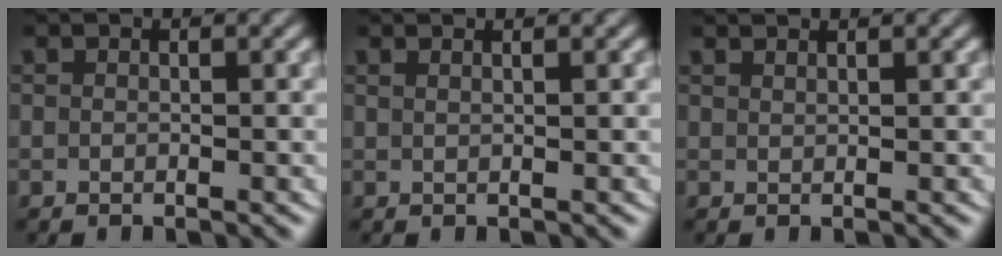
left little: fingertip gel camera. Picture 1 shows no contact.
{"total": 1.1, "force": [0.6, -0.5, 0.8], "torque": [-0.009, 0.000, 0.014]}
{"total": 1.4, "force": [1.3, -0.4, 0.3], "torque": [0.001, -0.001, 0.027]}